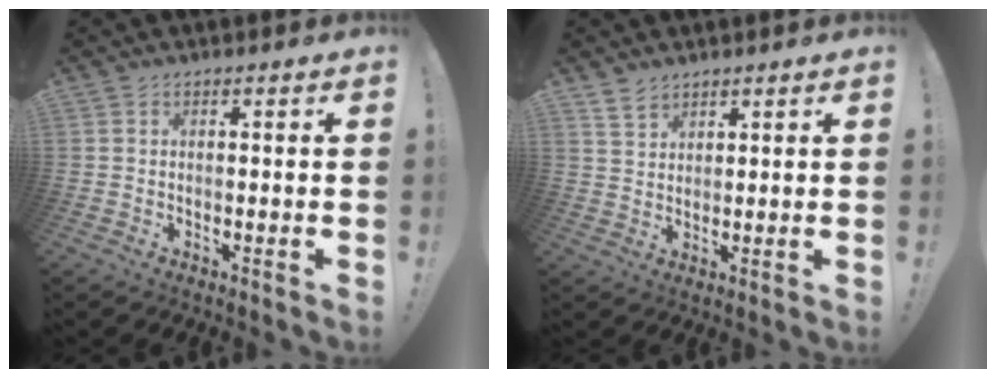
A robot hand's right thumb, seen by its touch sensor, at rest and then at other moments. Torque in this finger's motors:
{"motor_torque": [-0.05, 0.13, -0.14, 0.15, 0.03]}